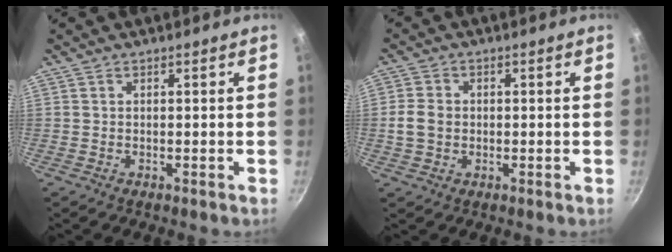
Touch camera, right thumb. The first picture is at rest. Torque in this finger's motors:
{"motor_torque": [-0.55, 0.74, 0.12, -0.03, 0.09]}